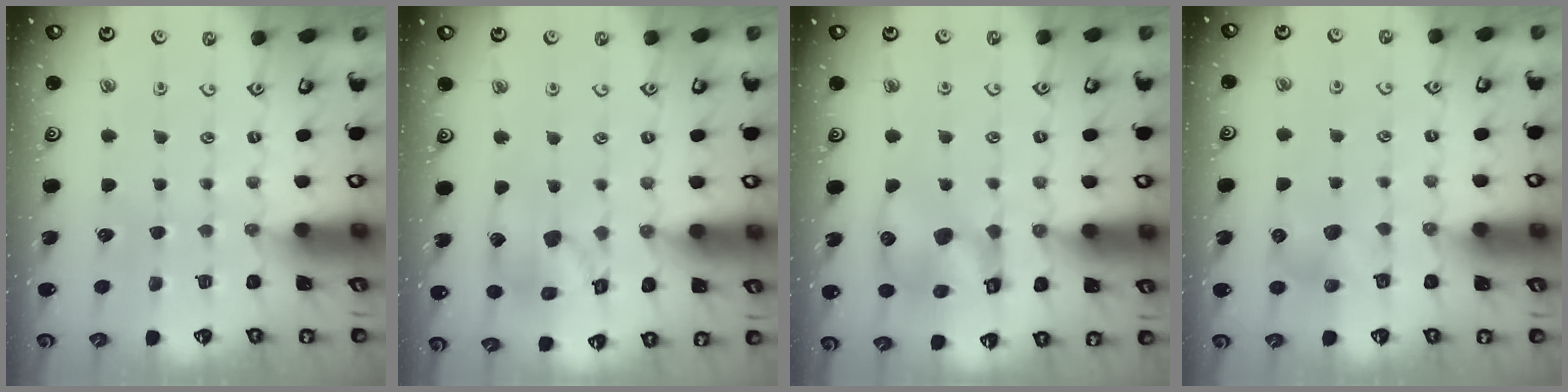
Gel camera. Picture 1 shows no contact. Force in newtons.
{"total": 14.1, "press": 14.0, "slide": 1.8}
{"total": 10.8, "press": 10.7, "slide": 1.5}
{"total": 6.5, "press": 6.5, "slide": 0.7}